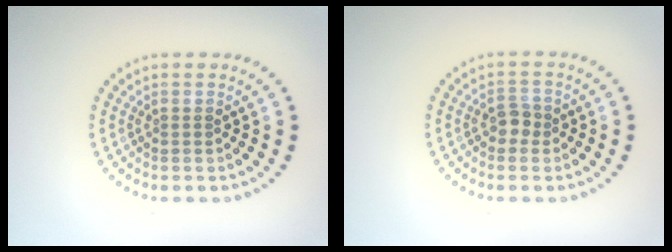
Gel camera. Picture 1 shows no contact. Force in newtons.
{"total": 1.5, "press": 1.4, "slide": 0.5}